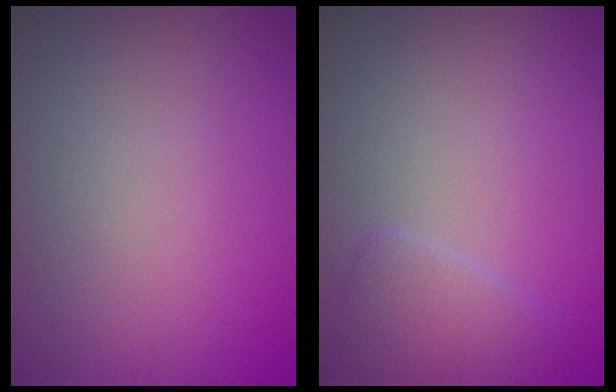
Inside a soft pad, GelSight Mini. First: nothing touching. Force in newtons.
{"total": 2.2, "press": 2.1, "slide": 0.3}